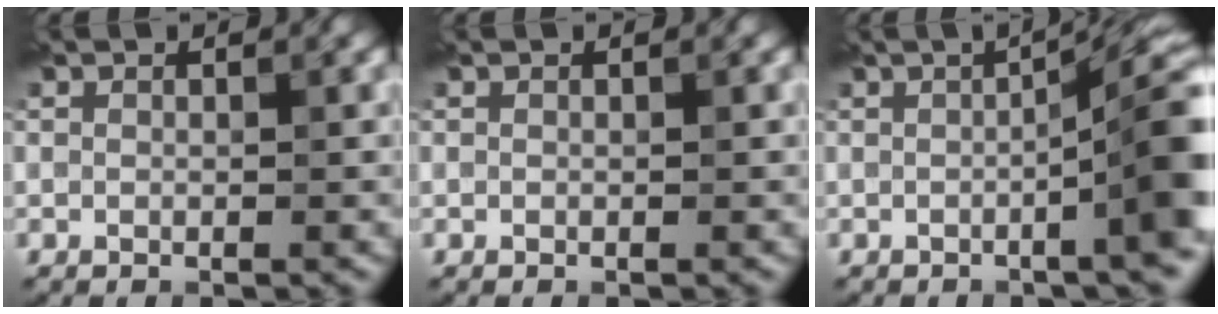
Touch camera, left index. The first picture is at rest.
{"total": 0.0}
{"total": 8.2, "force": [-1.0, 1.7, 8.0], "torque": [-0.088, 0.012, -0.020]}